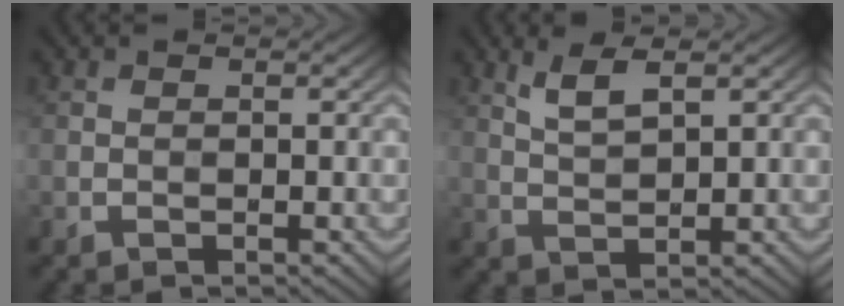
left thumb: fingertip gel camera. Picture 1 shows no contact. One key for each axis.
{"total": 3.6, "fx": 2.2, "fy": 1.0, "fz": 2.7, "tx": -0.067, "ty": 0.000, "tz": 0.048}